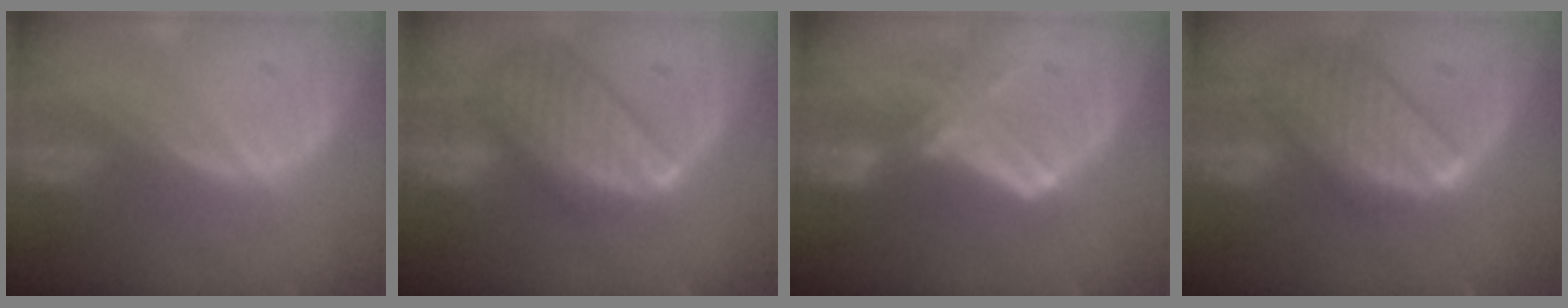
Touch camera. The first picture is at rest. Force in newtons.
{"total": 9.9, "press": 8.5, "slide": 5.0}
{"total": 5.7, "press": 5.5, "slide": 1.4}
{"total": 9.7, "press": 8.4, "slide": 4.9}